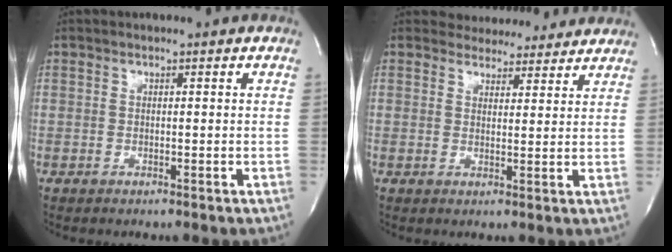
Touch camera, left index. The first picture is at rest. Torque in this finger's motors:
{"motor_torque": [0.31, -0.41, 0.04, -0.02]}